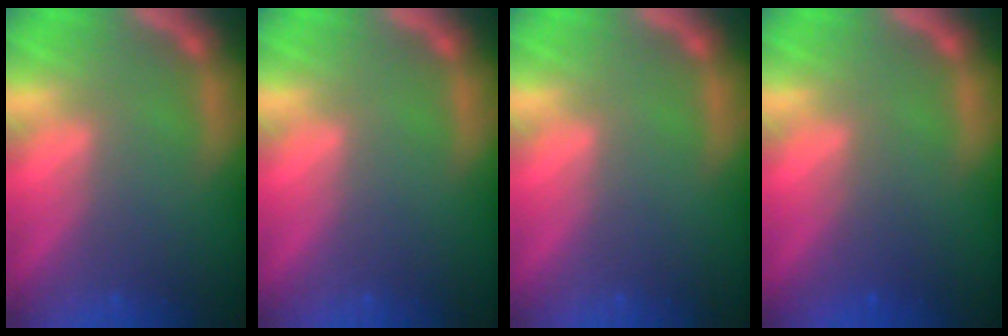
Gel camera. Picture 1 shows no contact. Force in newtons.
{"total": 0.0}
{"total": 0.0}
{"total": 1.5}